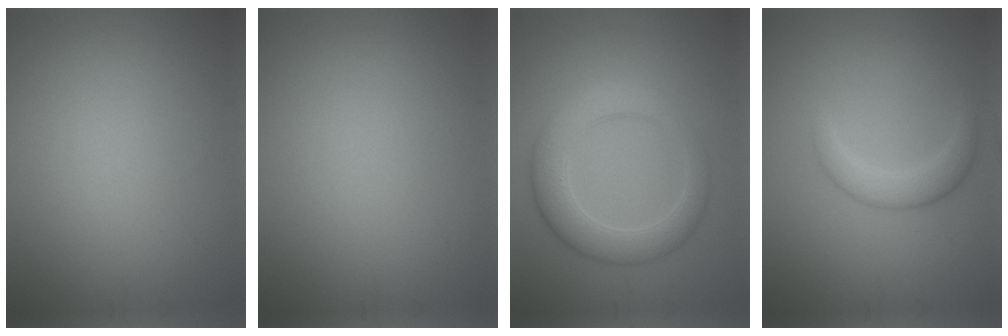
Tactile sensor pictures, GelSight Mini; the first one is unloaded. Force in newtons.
{"total": 0.0}
{"total": 5.6, "press": 5.6, "slide": 0.3}
{"total": 2.5, "press": 2.5, "slide": 0.1}